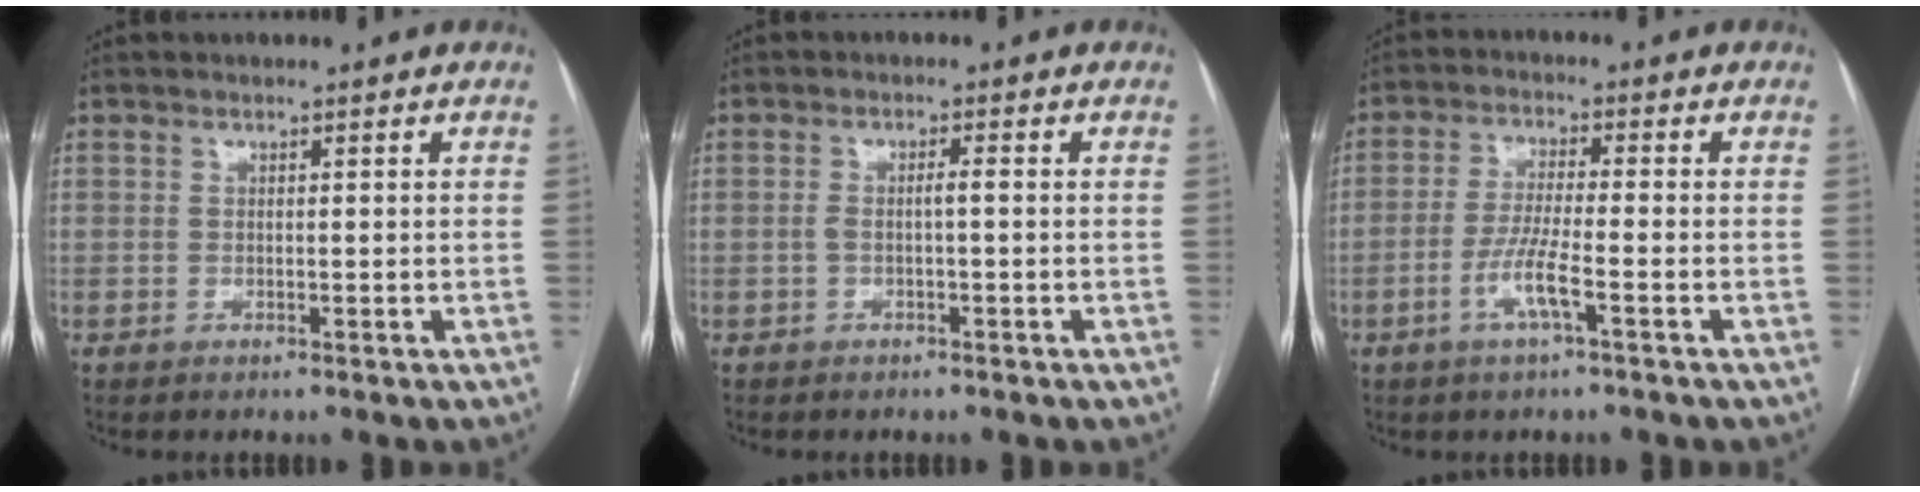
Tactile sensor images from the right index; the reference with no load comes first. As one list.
[{"total": 2.0, "force": [-0.5, 0.3, 1.9], "torque": [-0.040, 0.009, -0.007]}, {"total": 6.0, "force": [-2.6, 0.2, 5.3], "torque": [-0.109, -0.002, -0.052]}]